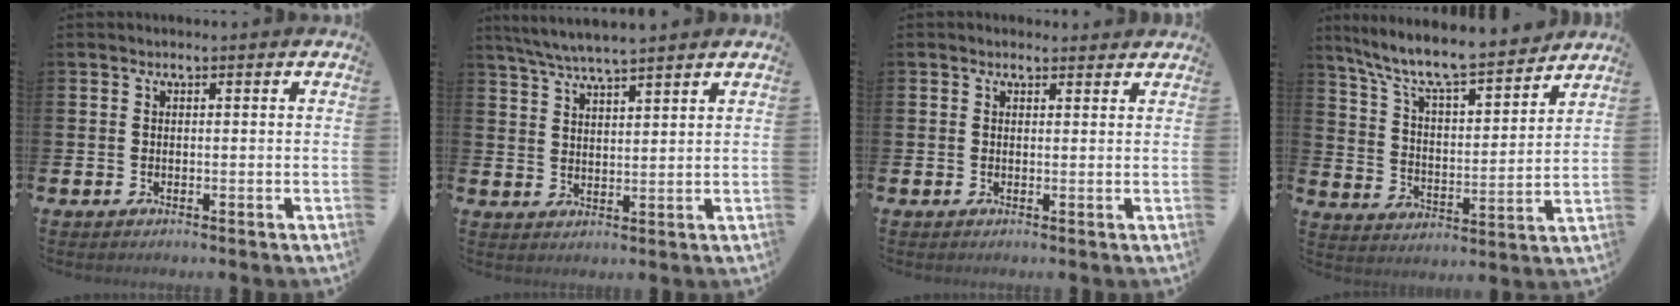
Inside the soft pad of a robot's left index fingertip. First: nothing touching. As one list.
[{"total": 5.0, "force": [4.8, -0.1, 1.5], "torque": [-0.049, -0.016, 0.087]}, {"total": 1.1, "force": [0.9, 0.5, 0.1], "torque": [0.005, 0.004, 0.015]}, {"total": 9.4, "force": [8.5, 1.2, 3.7], "torque": [-0.105, -0.064, 0.144]}]